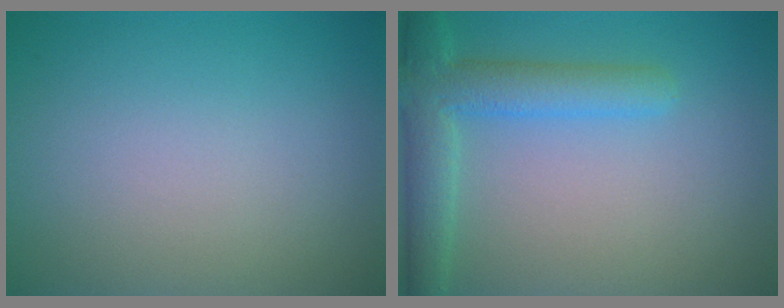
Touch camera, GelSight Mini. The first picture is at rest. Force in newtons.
{"total": 4.9, "press": 4.9, "slide": 0.3}